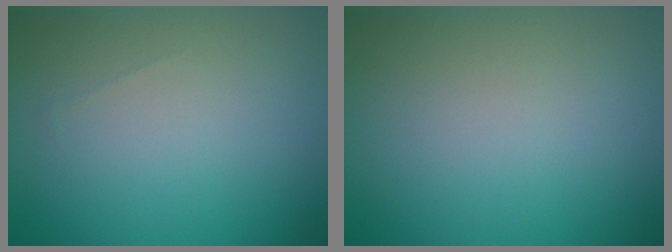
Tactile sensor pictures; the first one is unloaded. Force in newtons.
{"total": 0.0}